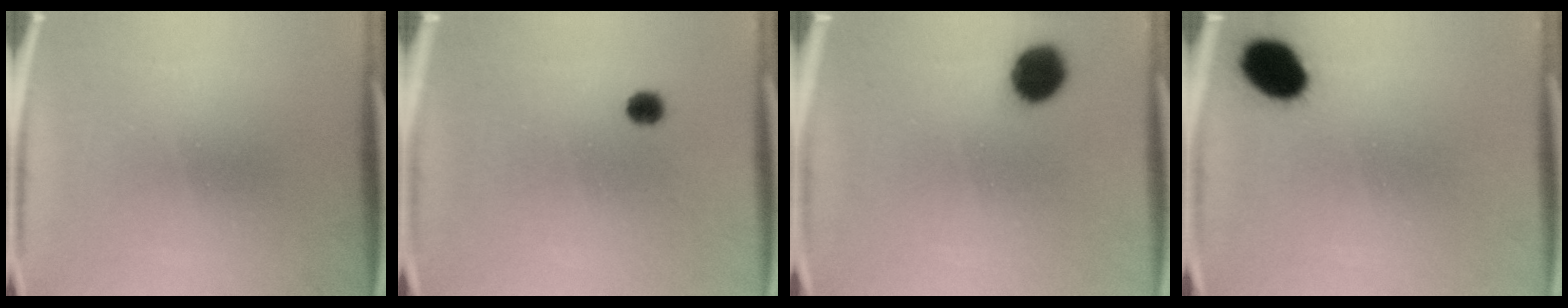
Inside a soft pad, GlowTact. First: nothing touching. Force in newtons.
{"total": 1.9}
{"total": 8.1}
{"total": 9.0}